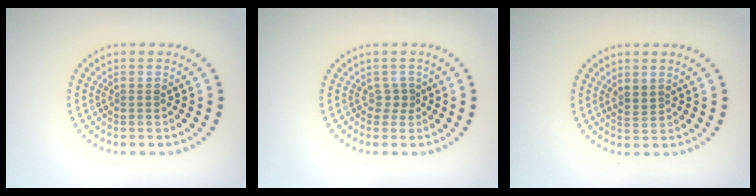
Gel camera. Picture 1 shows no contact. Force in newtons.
{"total": 1.1, "press": 0.7, "slide": 0.8}
{"total": 1.4, "press": 1.1, "slide": 0.8}